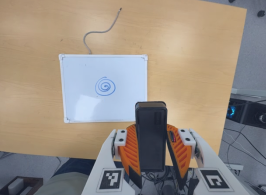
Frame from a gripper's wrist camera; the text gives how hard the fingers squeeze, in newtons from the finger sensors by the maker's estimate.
{"total": 8.6, "left": 7.5, "right": 9.7}